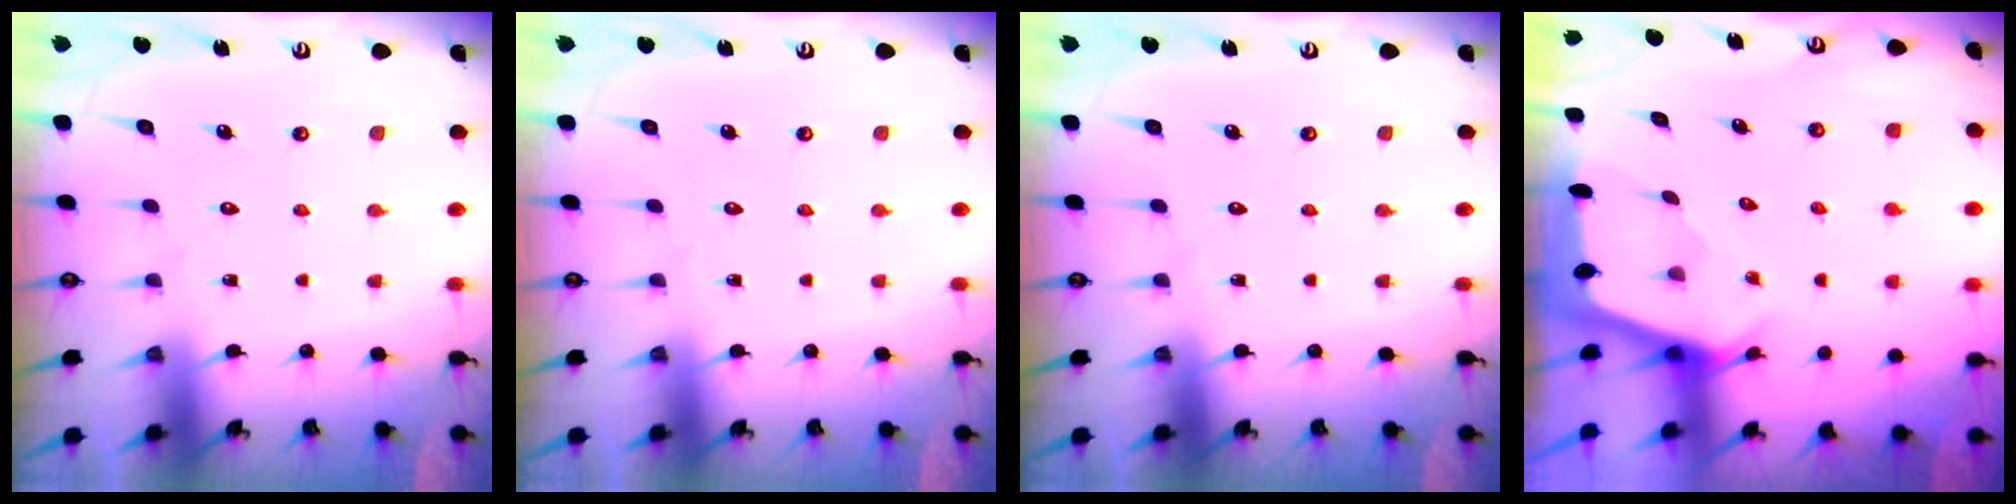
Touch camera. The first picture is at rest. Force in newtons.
{"total": 0.0}
{"total": 0.0}
{"total": 3.4, "press": 3.4, "slide": 0.2}